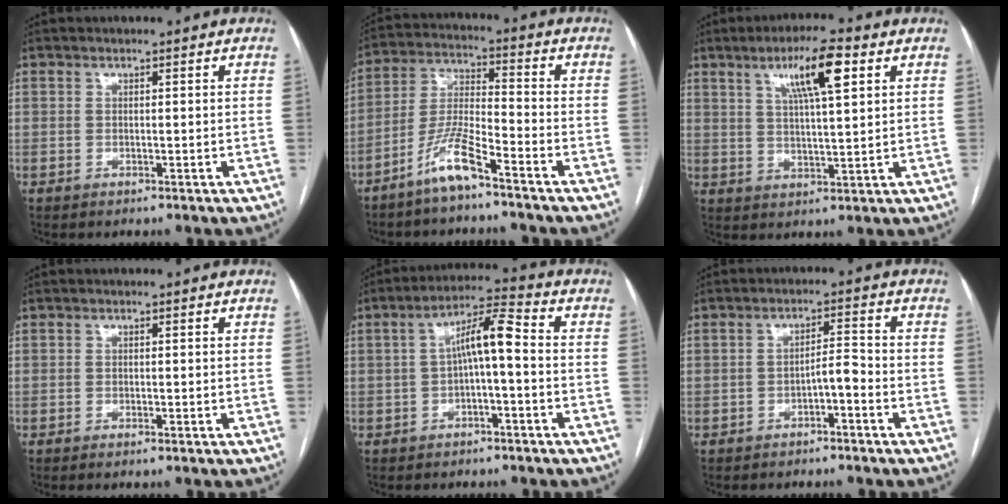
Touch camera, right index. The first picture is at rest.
{"total": 8.1, "force": [-5.8, 0.6, 5.6], "torque": [-0.126, -0.011, -0.117]}
{"total": 9.2, "force": [4.4, 1.1, 8.1], "torque": [-0.145, 0.009, 0.074]}
{"total": 0.7, "force": [-0.5, 0.0, 0.5], "torque": [-0.011, -0.002, -0.008]}
{"total": 6.9, "force": [-0.4, 1.1, 6.8], "torque": [-0.120, 0.030, -0.008]}
{"total": 3.2, "force": [-1.9, 0.6, 2.5], "torque": [-0.041, 0.008, -0.028]}